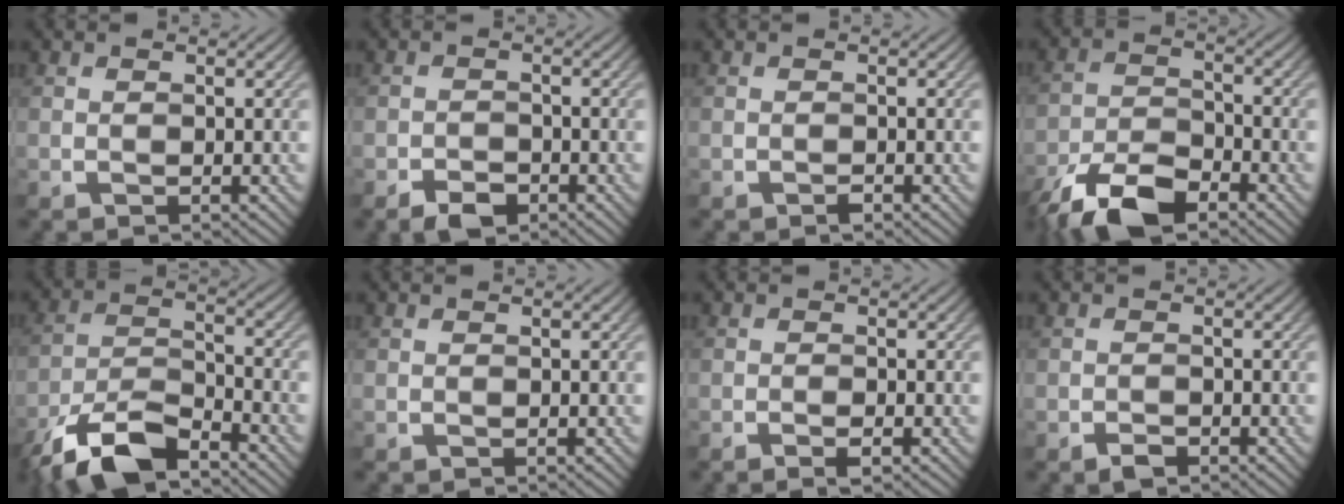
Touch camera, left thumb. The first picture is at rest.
{"total": 2.9, "force": [-2.1, 1.5, 1.4], "torque": [-0.021, -0.001, -0.042]}
{"total": 0.7, "force": [-0.5, 0.2, 0.4], "torque": [-0.004, 0.000, -0.008]}
{"total": 9.5, "force": [-6.9, 3.6, 5.5], "torque": [-0.102, -0.007, -0.139]}
{"total": 10.9, "force": [-8.1, 3.6, 6.4], "torque": [-0.119, -0.003, -0.166]}
{"total": 0.0}
{"total": 1.5, "force": [-0.9, 0.2, 1.2], "torque": [-0.020, 0.002, -0.017]}
{"total": 1.4, "force": [-1.1, 0.6, 0.7], "torque": [-0.012, -0.001, -0.021]}